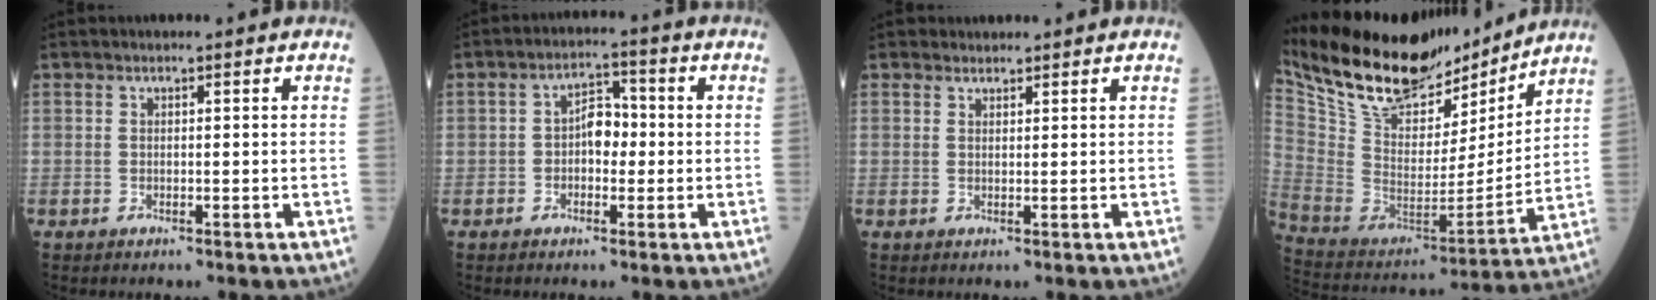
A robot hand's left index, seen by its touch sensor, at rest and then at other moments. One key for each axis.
{"total": 4.6, "fx": -0.5, "fy": 2.6, "fz": 3.7, "tx": -0.060, "ty": 0.018, "tz": -0.014}
{"total": 1.0, "fx": 0.8, "fy": 0.5, "fz": -0.2, "tx": 0.003, "ty": 0.000, "tz": 0.010}
{"total": 21.9, "fx": 19.3, "fy": 6.5, "fz": 8.0, "tx": -0.159, "ty": -0.010, "tz": 0.327}